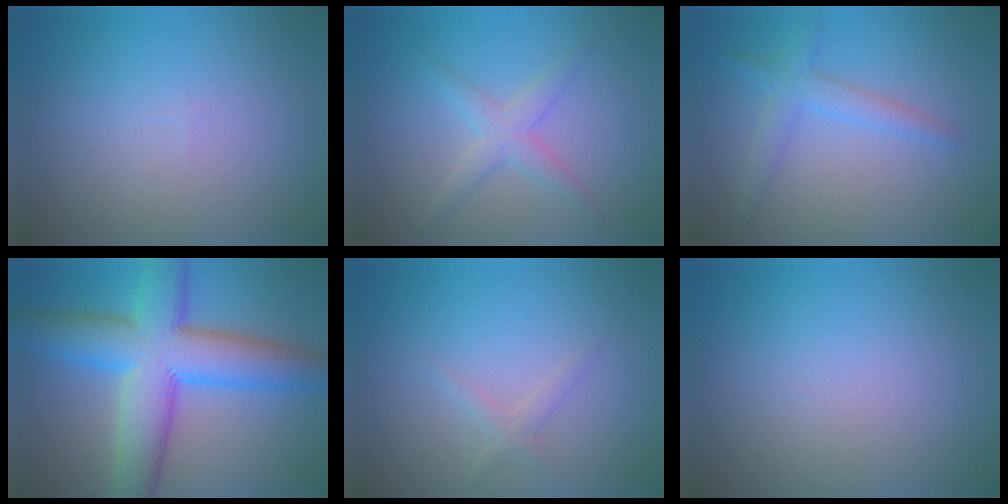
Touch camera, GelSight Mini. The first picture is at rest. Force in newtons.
{"total": 2.3, "press": 2.3, "slide": 0.1}
{"total": 2.6, "press": 2.6, "slide": 0.1}
{"total": 11.3, "press": 11.3, "slide": 0.2}
{"total": 1.1, "press": 1.1, "slide": 0.0}
{"total": 0.0}